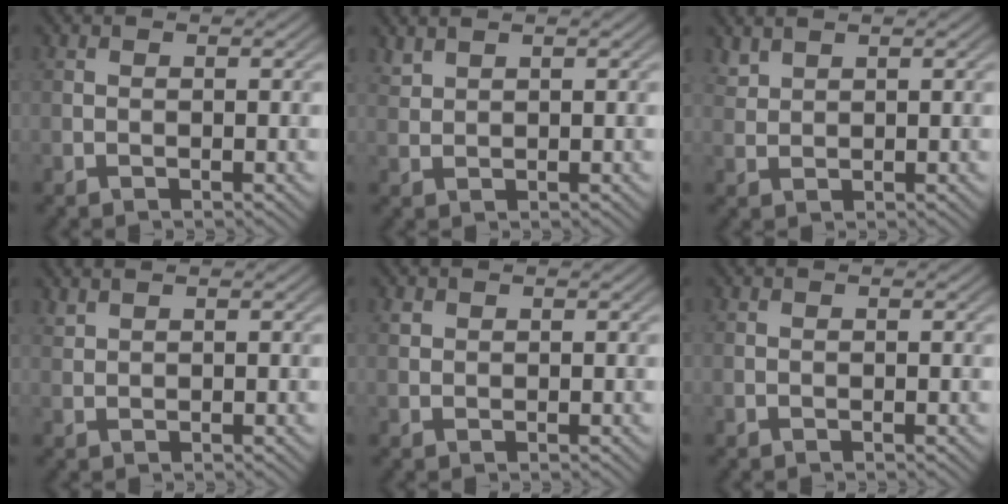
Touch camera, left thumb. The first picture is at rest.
{"total": 1.4, "force": [1.3, 0.3, 0.4], "torque": [-0.017, 0.004, 0.034]}
{"total": 1.7, "force": [1.5, 0.4, 0.5], "torque": [-0.018, 0.004, 0.039]}
{"total": 1.0, "force": [0.9, 0.1, 0.3], "torque": [-0.013, 0.004, 0.025]}
{"total": 0.8, "force": [0.5, 0.6, 0.3], "torque": [-0.007, -0.001, 0.011]}
{"total": 0.0}